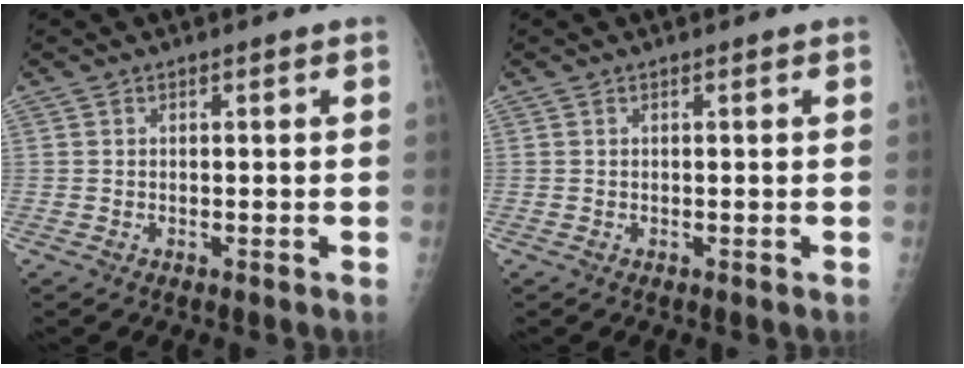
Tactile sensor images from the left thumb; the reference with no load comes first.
{"total": 0.0}